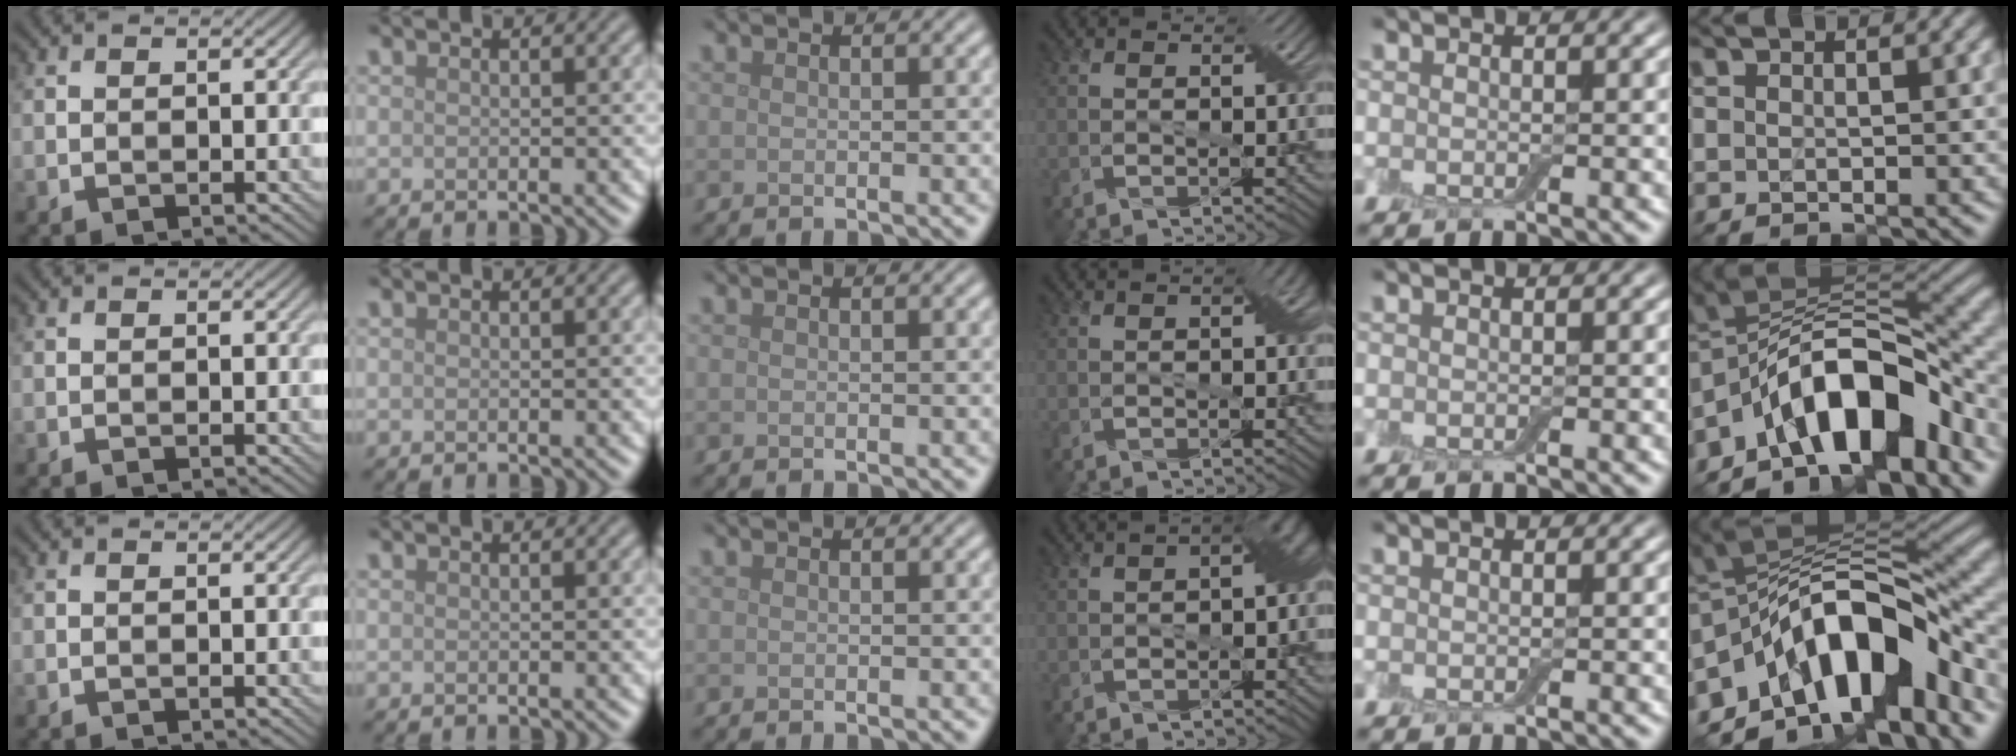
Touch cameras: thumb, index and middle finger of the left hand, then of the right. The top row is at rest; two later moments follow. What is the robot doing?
{"motion": "pour", "object": "bottle"}